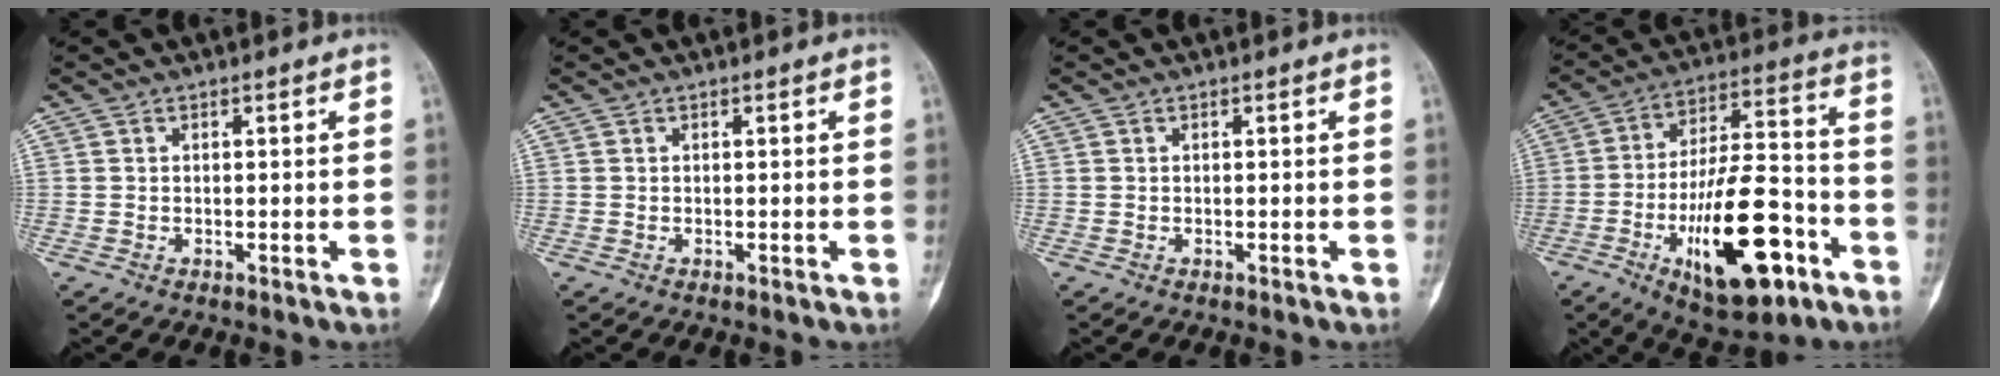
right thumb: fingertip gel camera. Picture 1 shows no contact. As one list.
[{"total": 0.0}, {"total": 0.0}, {"total": 21.9, "force": [-8.8, 8.9, 17.9], "torque": [-0.287, 0.046, -0.132]}]